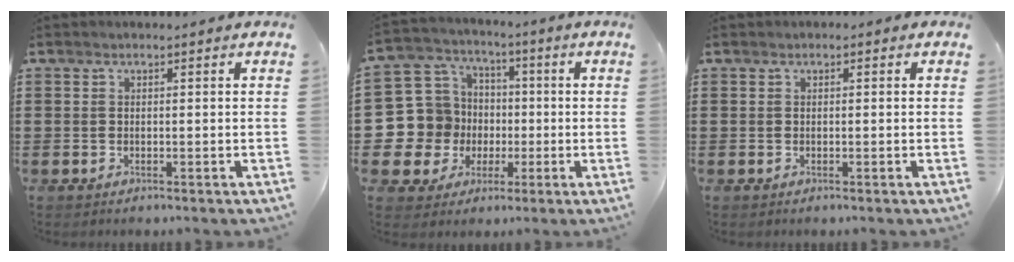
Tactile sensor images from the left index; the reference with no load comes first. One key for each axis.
{"total": 11.5, "fx": -1.5, "fy": 11.1, "fz": 2.3, "tx": -0.115, "ty": 0.004, "tz": -0.018}
{"total": 0.0}